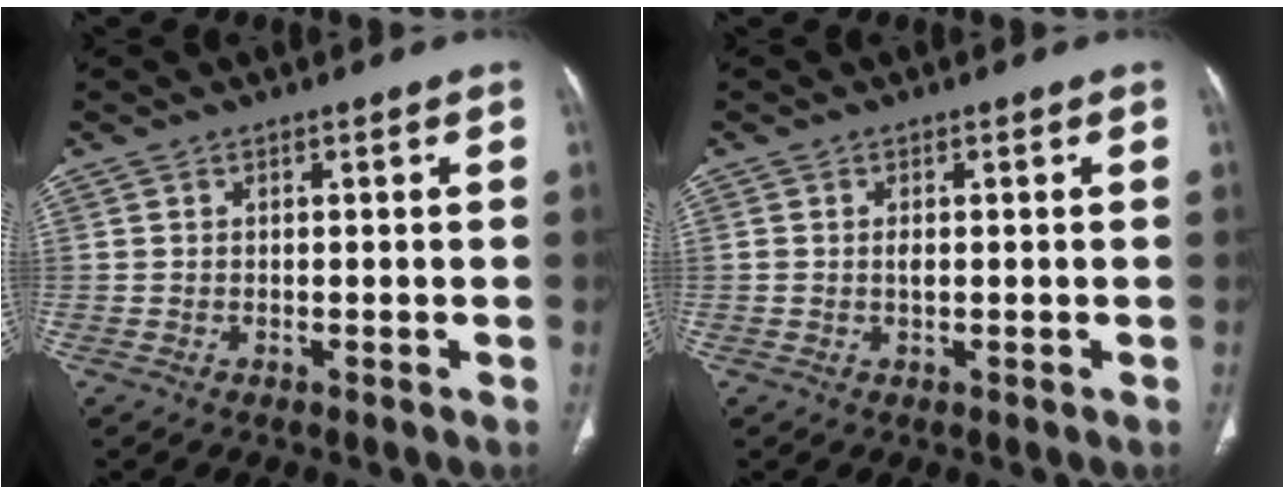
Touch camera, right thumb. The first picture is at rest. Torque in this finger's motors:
{"motor_torque": [0.38, 0.49, 0.38, -0.04, 0.03]}